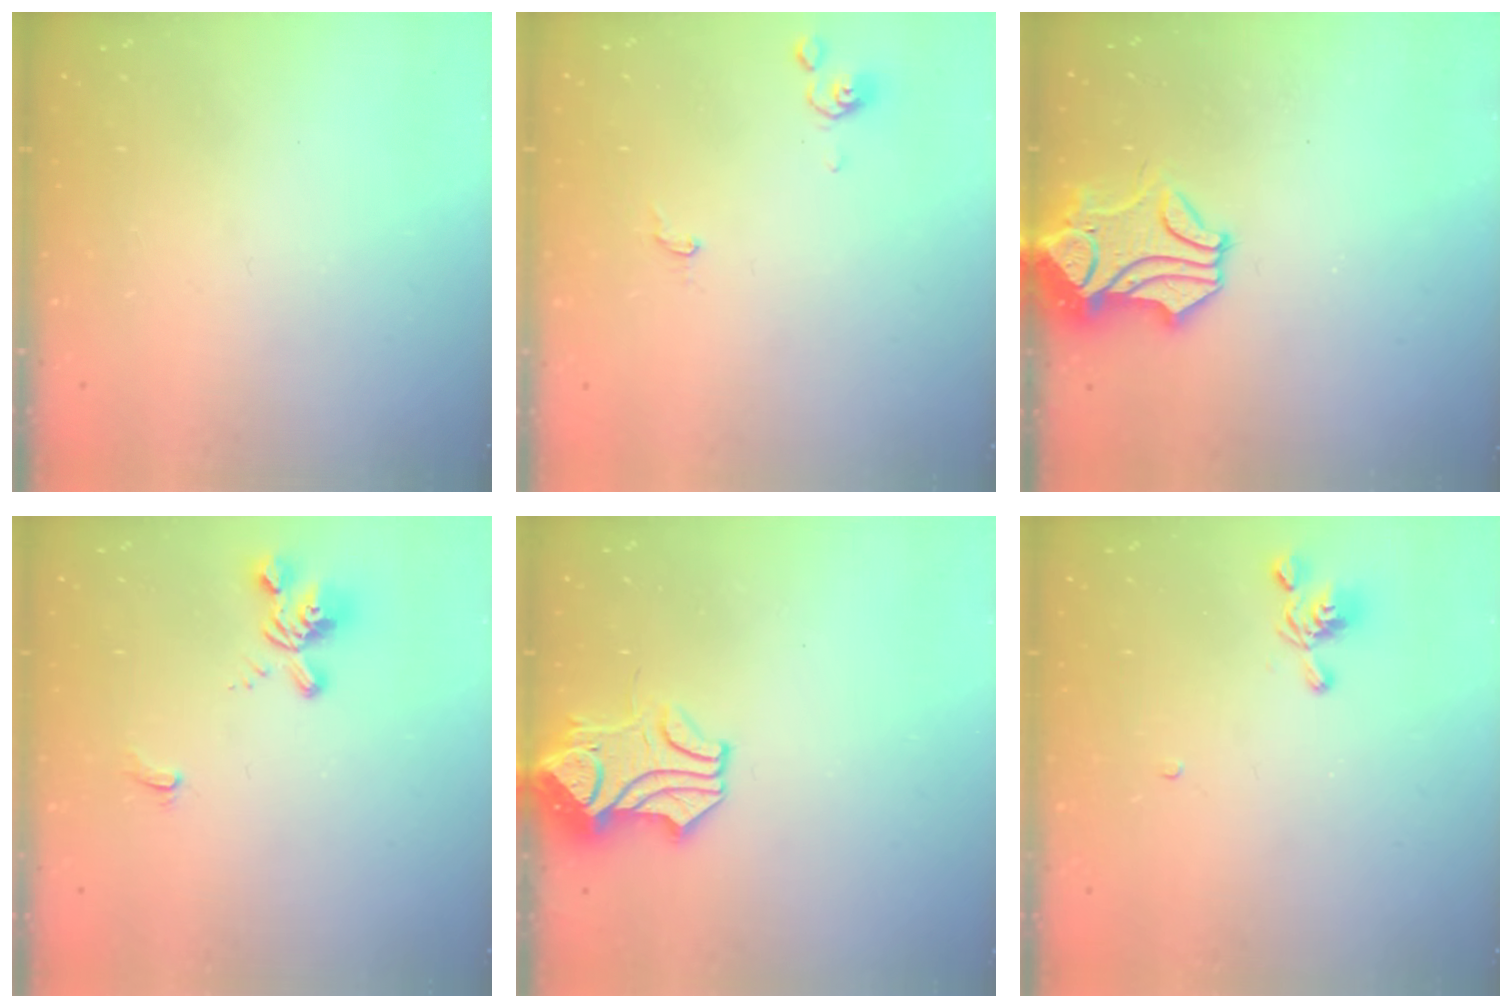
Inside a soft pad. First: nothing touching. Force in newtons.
{"total": 2.2, "press": 2.2, "slide": 0.3}
{"total": 1.3, "press": 0.5, "slide": 1.3}
{"total": 1.6, "press": 1.1, "slide": 1.2}
{"total": 2.2, "press": 2.1, "slide": 0.7}
{"total": 5.2, "press": 5.2, "slide": 0.8}